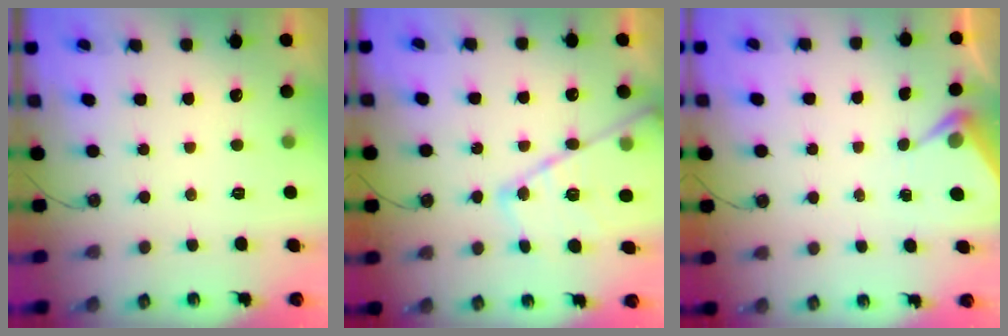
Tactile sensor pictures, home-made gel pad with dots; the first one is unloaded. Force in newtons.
{"total": 16.9, "press": 16.9, "slide": 1.1}
{"total": 5.1, "press": 5.0, "slide": 0.4}